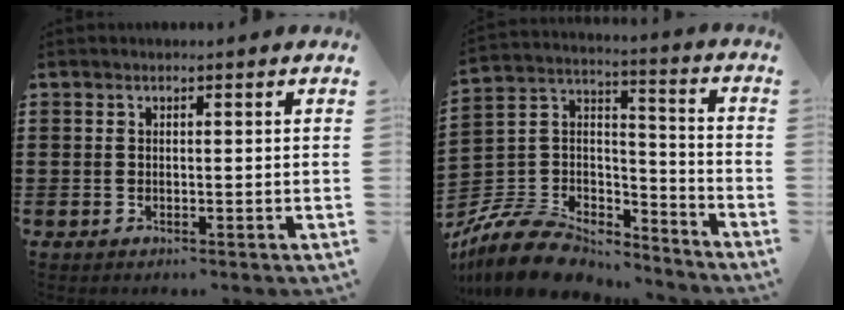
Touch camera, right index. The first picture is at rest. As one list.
[{"total": 11.0, "force": [-9.4, 4.5, 3.4], "torque": [-0.095, 0.016, -0.189]}]